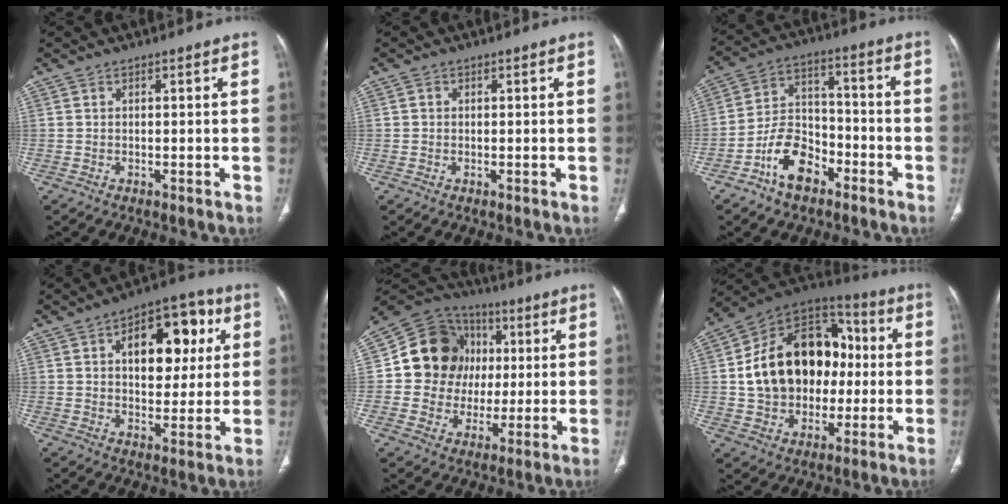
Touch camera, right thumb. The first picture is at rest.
{"total": 0.6, "force": [0.0, 0.6, 0.2], "torque": [0.000, 0.002, 0.001]}
{"total": 11.2, "force": [-6.4, 6.8, 6.2], "torque": [-0.096, 0.055, -0.121]}
{"total": 15.8, "force": [4.5, 9.2, 12.1], "torque": [-0.117, 0.008, 0.065]}
{"total": 16.8, "force": [2.1, 15.0, 7.3], "torque": [-0.085, 0.023, 0.040]}
{"total": 22.6, "force": [0.7, 16.4, 15.5], "torque": [-0.227, 0.036, 0.016]}